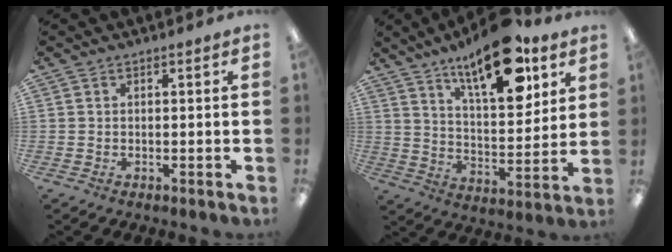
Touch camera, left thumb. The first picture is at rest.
{"total": 18.9, "force": [12.5, 7.0, 12.2], "torque": [-0.189, -0.064, 0.205]}